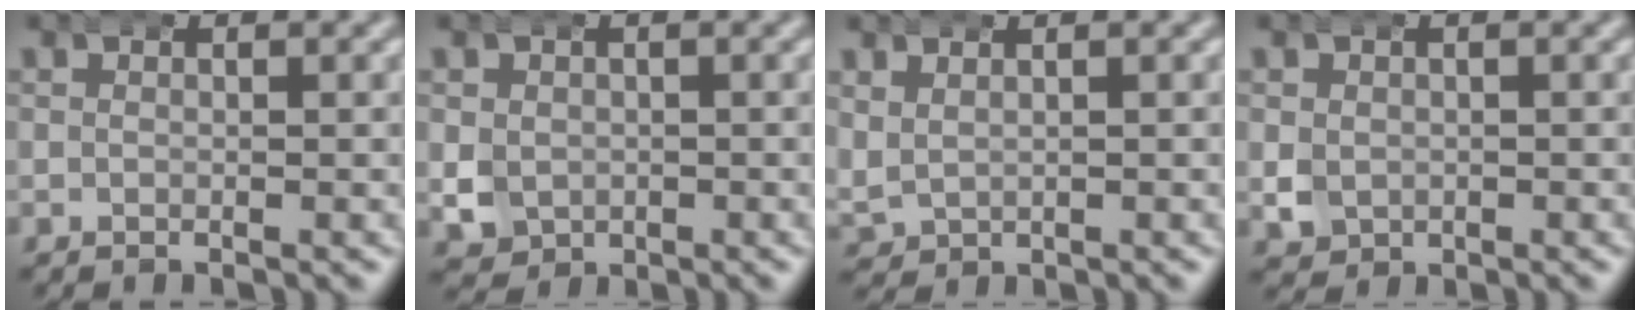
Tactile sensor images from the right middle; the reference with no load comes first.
{"total": 3.3, "force": [-0.4, 3.0, 1.4], "torque": [-0.031, -0.017, 0.001]}
{"total": 2.6, "force": [0.6, 2.3, 1.0], "torque": [-0.027, -0.005, 0.017]}
{"total": 2.2, "force": [-0.2, 2.1, 0.9], "torque": [-0.021, -0.011, 0.004]}